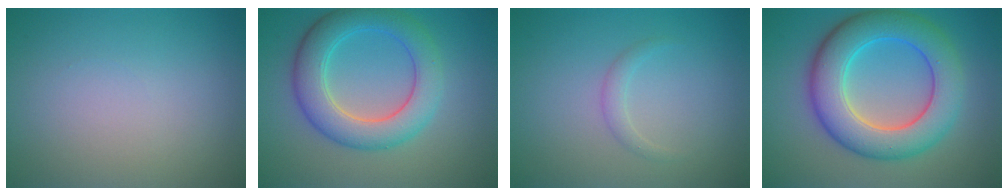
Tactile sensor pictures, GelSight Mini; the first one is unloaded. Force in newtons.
{"total": 6.3, "press": 6.3, "slide": 0.2}
{"total": 1.1, "press": 1.1, "slide": 0.1}
{"total": 8.8, "press": 8.8, "slide": 0.1}